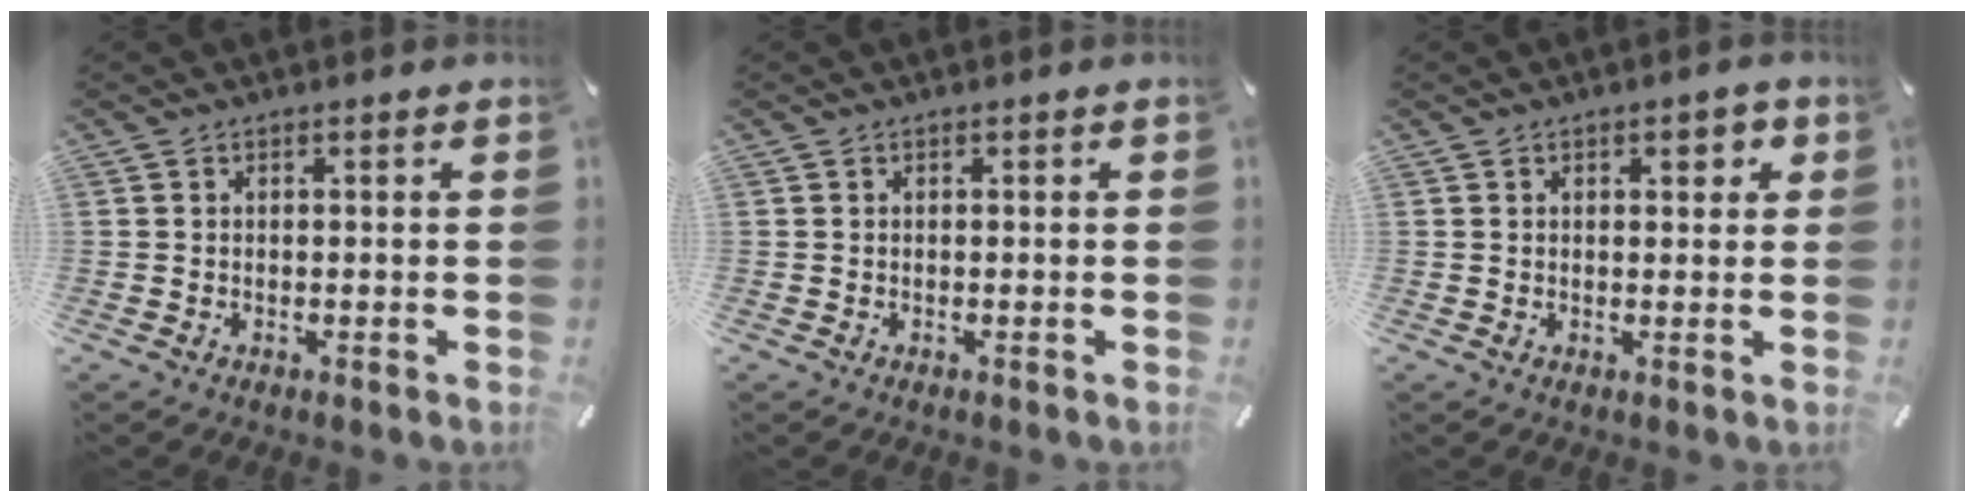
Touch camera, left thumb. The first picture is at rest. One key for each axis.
{"total": 0.0}
{"total": 2.7, "fx": 1.1, "fy": 1.6, "fz": 2.0, "tx": -0.025, "ty": 0.001, "tz": 0.012}